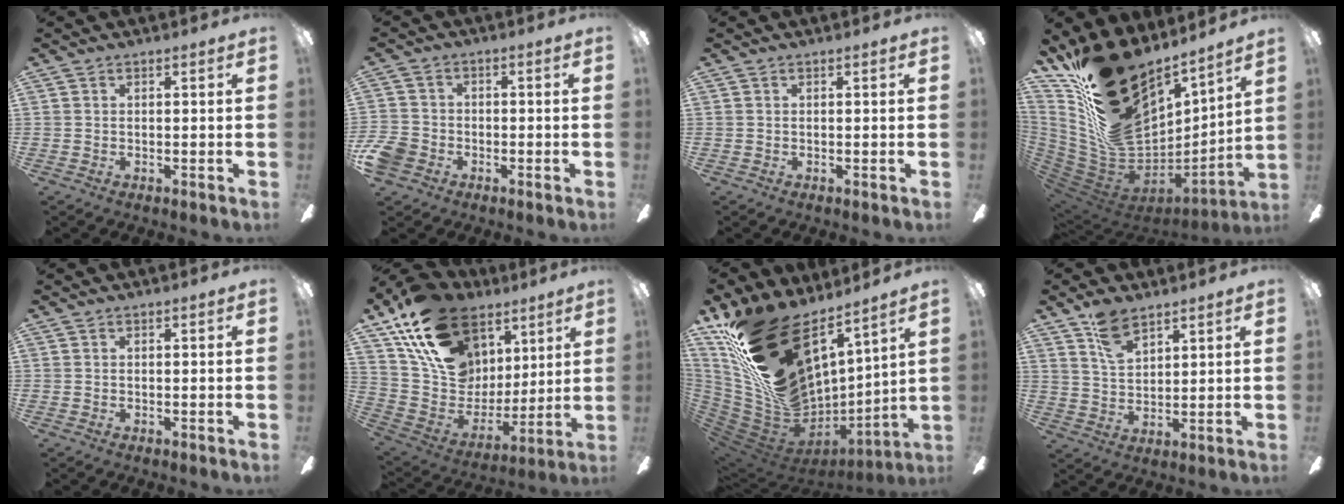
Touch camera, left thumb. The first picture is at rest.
{"total": 6.6, "force": [-3.0, 5.1, 2.8], "torque": [-0.077, 0.020, -0.060]}
{"total": 0.0}
{"total": 27.6, "force": [16.6, 14.3, 16.7], "torque": [-0.306, -0.131, 0.328]}
{"total": 0.0}
{"total": 22.5, "force": [13.6, 14.4, 10.7], "torque": [-0.194, -0.064, 0.260]}
{"total": 28.7, "force": [16.5, 15.8, 17.4], "torque": [-0.313, -0.124, 0.333]}
{"total": 8.4, "force": [5.9, 4.0, 4.4], "torque": [-0.085, -0.020, 0.109]}